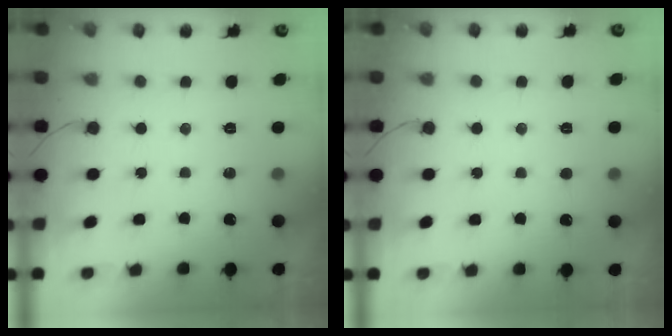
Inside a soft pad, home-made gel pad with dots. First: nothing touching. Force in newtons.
{"total": 3.8, "press": 3.8, "slide": 0.4}